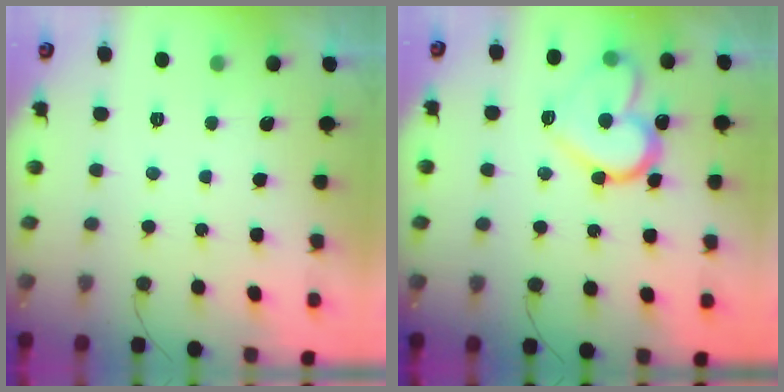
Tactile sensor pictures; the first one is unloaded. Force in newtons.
{"total": 16.4, "press": 16.3, "slide": 1.9}